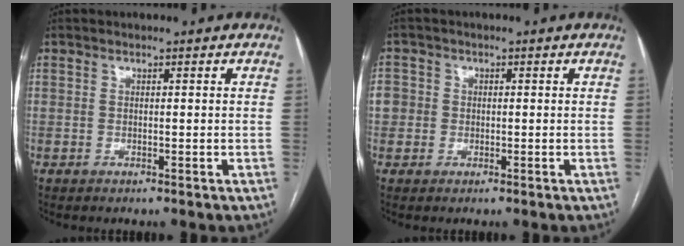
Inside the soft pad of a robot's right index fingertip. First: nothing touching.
{"total": 3.6, "force": [-0.1, 3.5, 0.9], "torque": [-0.018, 0.014, -0.002]}